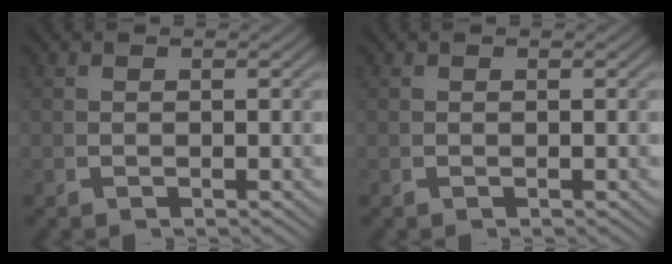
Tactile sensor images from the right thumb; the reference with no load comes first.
{"total": 0.0}